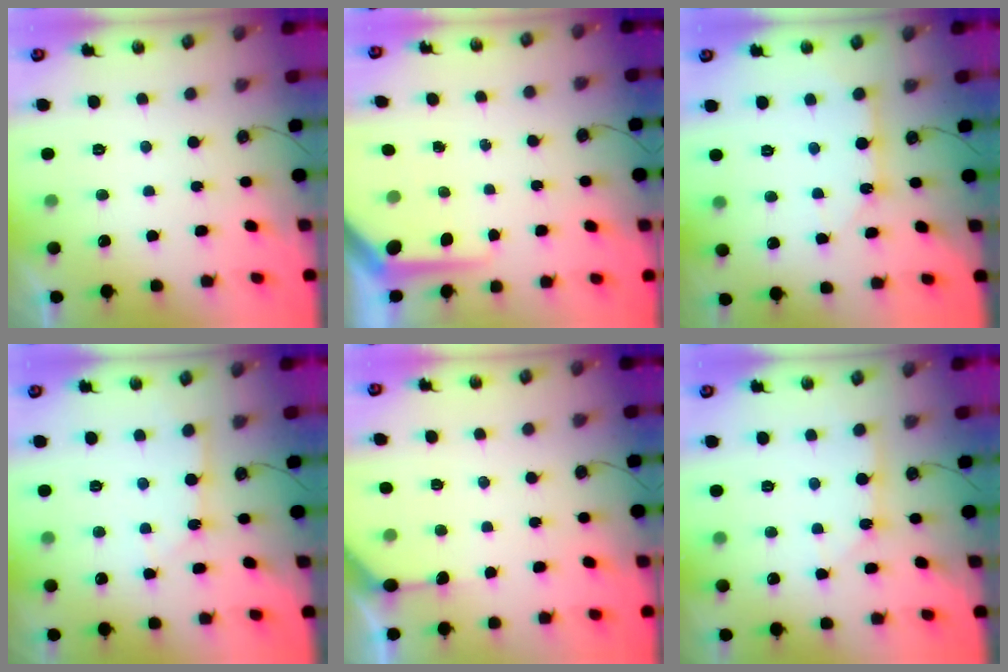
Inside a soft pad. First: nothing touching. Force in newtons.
{"total": 7.5, "press": 7.4, "slide": 0.9}
{"total": 7.7, "press": 7.6, "slide": 0.4}
{"total": 3.4, "press": 3.4, "slide": 0.4}
{"total": 4.4, "press": 4.4, "slide": 0.3}
{"total": 3.4, "press": 3.3, "slide": 0.3}